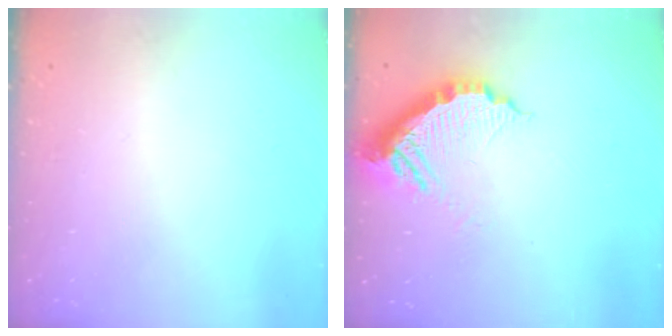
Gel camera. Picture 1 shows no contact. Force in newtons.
{"total": 11.1, "press": 11.1, "slide": 0.8}